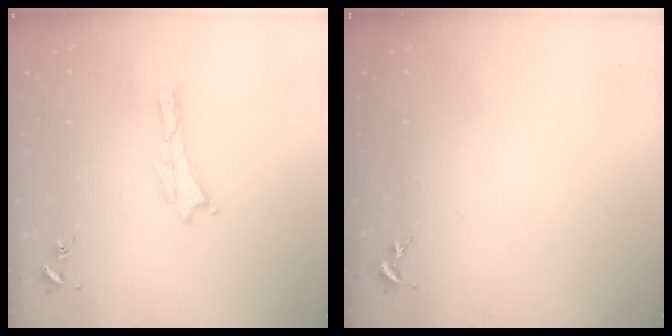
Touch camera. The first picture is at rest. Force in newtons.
{"total": 0.0}